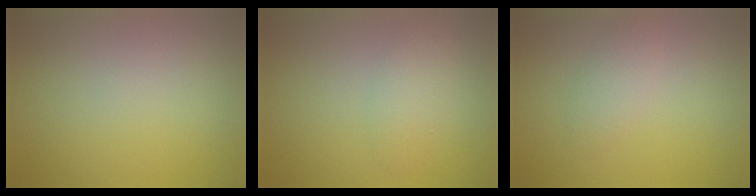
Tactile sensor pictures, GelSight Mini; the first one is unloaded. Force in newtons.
{"total": 2.0, "press": 2.0, "slide": 0.1}
{"total": 1.7, "press": 1.7, "slide": 0.0}